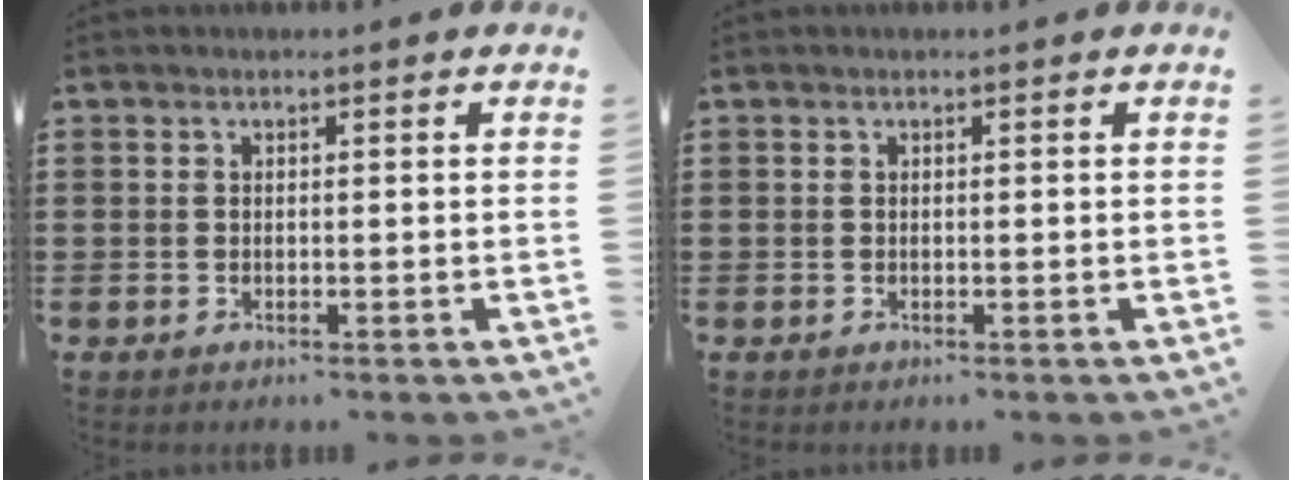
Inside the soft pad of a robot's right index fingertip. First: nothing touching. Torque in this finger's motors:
{"motor_torque": [0.00, 0.00, 0.00, 0.00]}